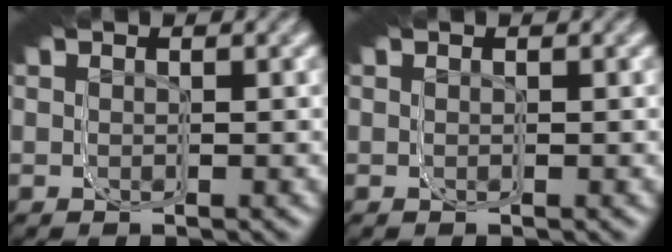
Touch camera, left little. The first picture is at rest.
{"total": 0.0}